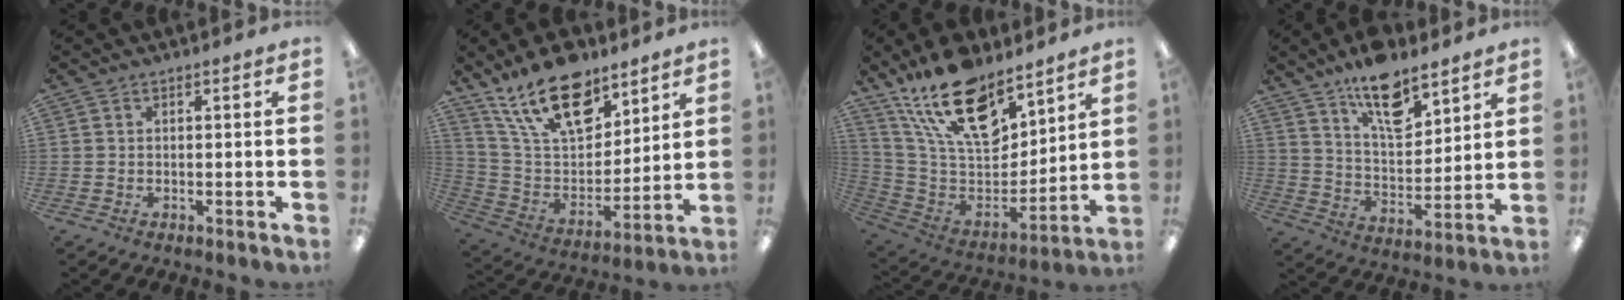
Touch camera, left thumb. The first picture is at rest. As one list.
[{"total": 20.8, "force": [13.6, 10.4, 11.7], "torque": [-0.214, -0.062, 0.244]}, {"total": 21.9, "force": [15.3, 10.3, 11.9], "torque": [-0.216, -0.088, 0.276]}, {"total": 13.9, "force": [10.2, 5.9, 7.4], "torque": [-0.116, -0.055, 0.178]}]